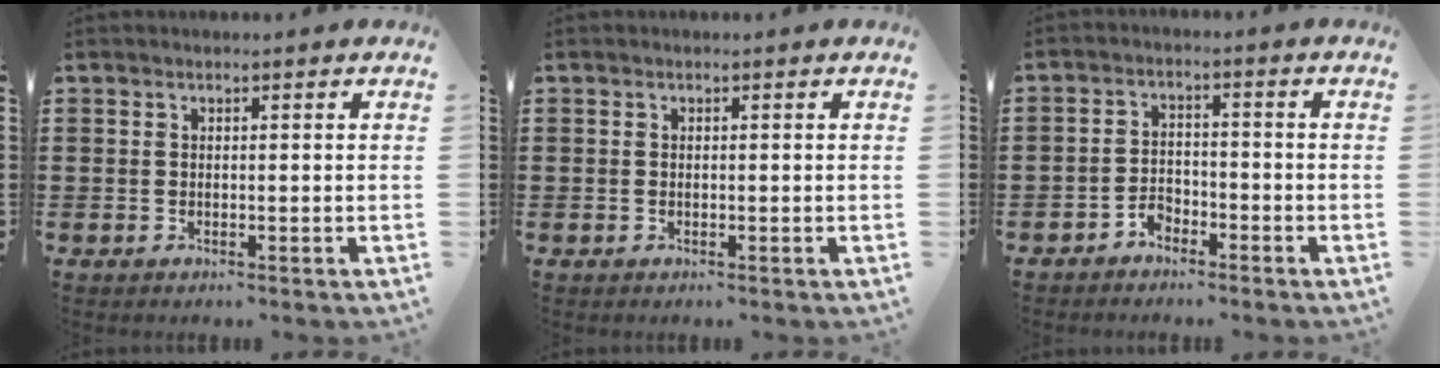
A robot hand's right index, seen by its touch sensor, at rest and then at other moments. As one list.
[{"total": 0.0}, {"total": 2.7, "force": [-2.3, 1.3, 0.5], "torque": [-0.017, 0.004, -0.048]}]